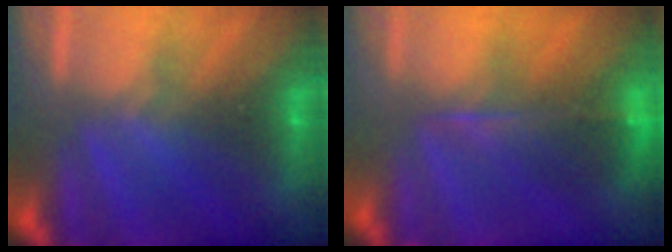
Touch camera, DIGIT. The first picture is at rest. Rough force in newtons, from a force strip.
{"total": 7.7}